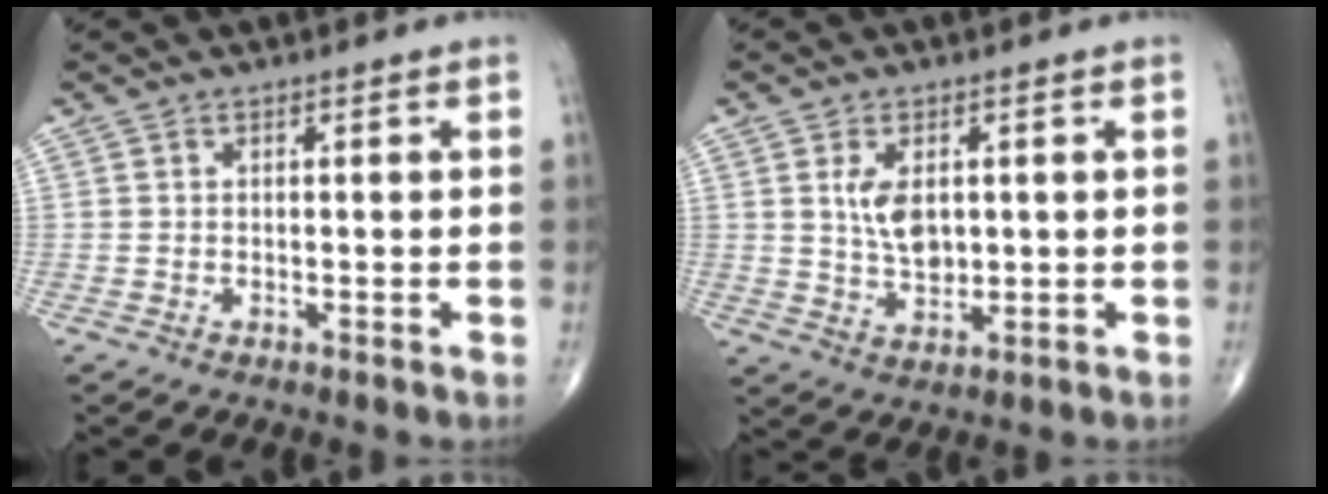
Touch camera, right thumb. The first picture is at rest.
{"total": 6.0, "force": [1.2, 3.4, 4.7], "torque": [-0.077, -0.010, 0.027]}